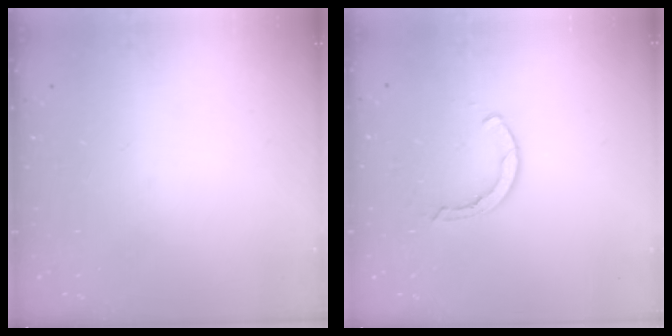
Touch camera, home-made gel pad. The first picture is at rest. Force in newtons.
{"total": 2.3, "press": 2.3, "slide": 0.1}